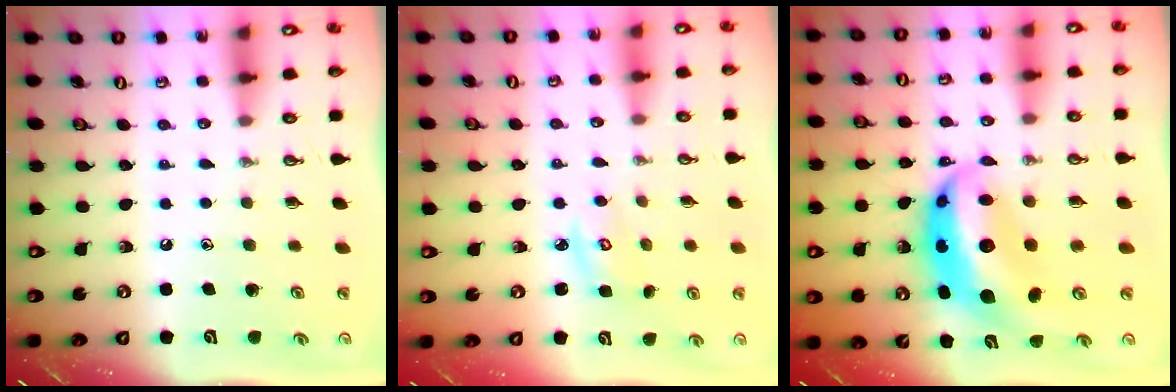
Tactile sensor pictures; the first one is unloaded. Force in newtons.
{"total": 3.5, "press": 3.5, "slide": 0.2}
{"total": 12.4, "press": 12.4, "slide": 1.2}